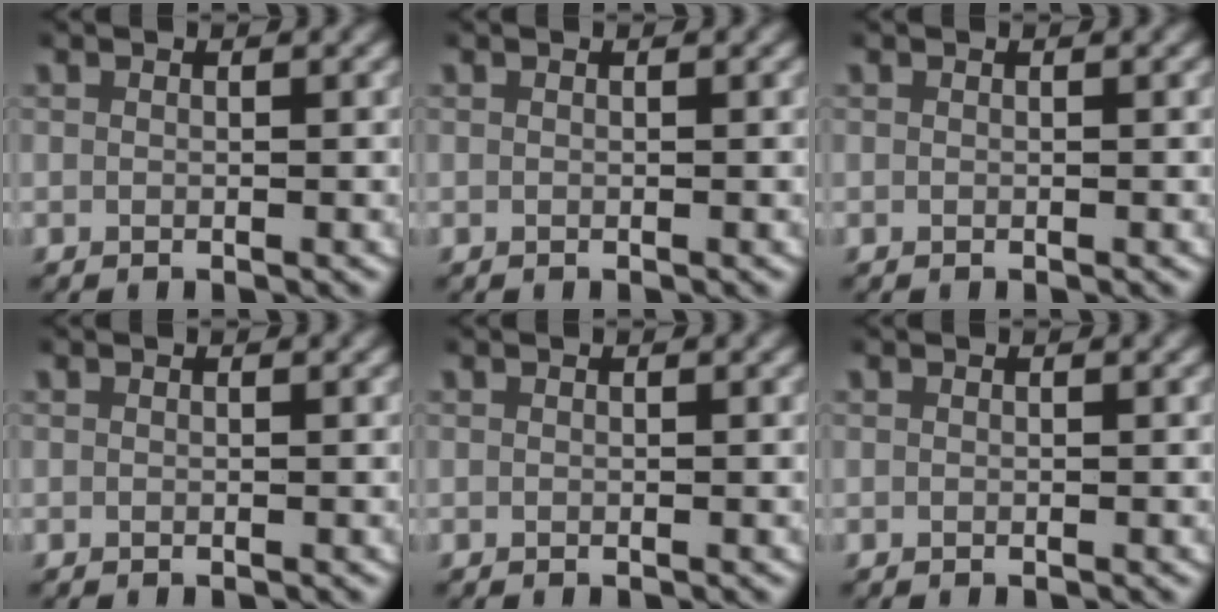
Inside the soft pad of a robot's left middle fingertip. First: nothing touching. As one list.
[{"total": 0.0}, {"total": 0.0}, {"total": 0.0}, {"total": 0.0}, {"total": 0.0}]